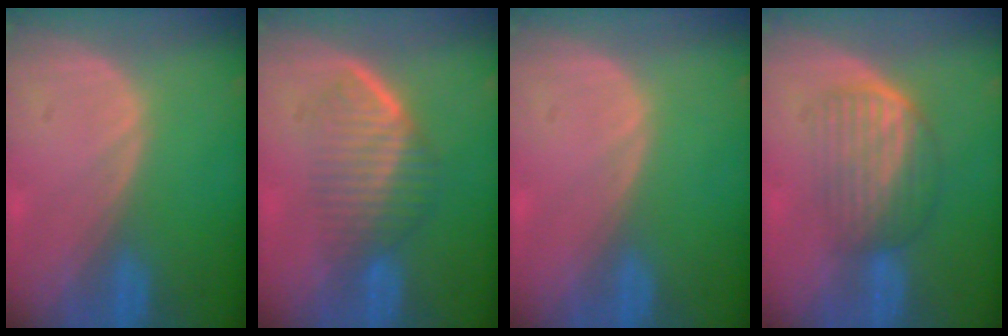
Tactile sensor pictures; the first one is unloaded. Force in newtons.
{"total": 7.1, "press": 6.1, "slide": 3.6}
{"total": 0.0}
{"total": 6.9, "press": 5.9, "slide": 3.6}